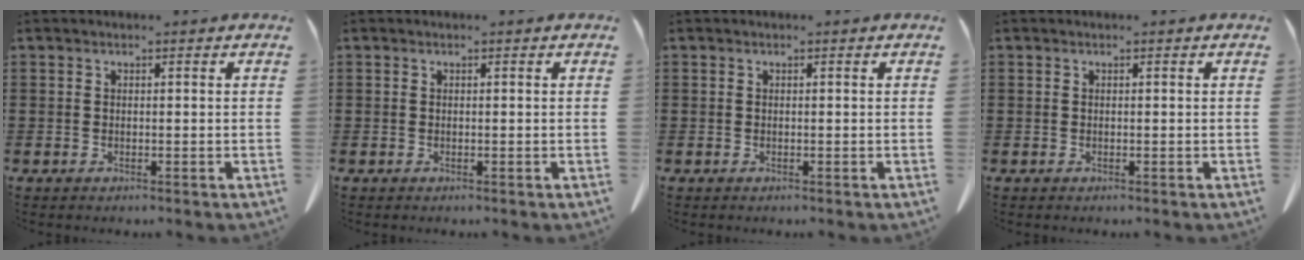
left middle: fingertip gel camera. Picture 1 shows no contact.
{"total": 0.0}
{"total": 0.0}
{"total": 0.0}